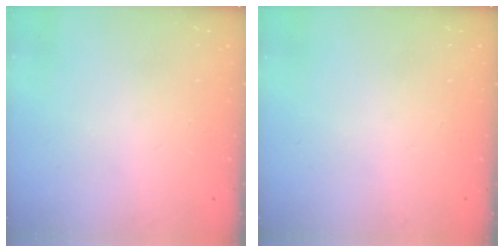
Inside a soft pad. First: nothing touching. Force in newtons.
{"total": 0.0}